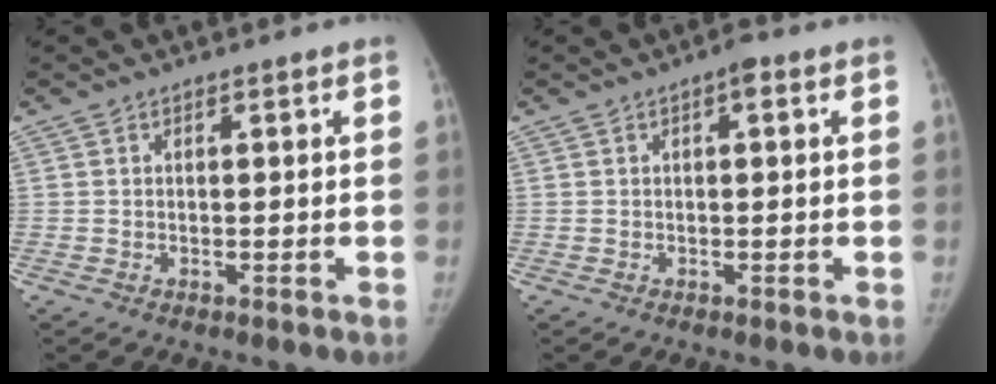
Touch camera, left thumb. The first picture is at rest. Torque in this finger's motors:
{"motor_torque": [0.19, 0.05, 0.63, -0.48, 0.11]}